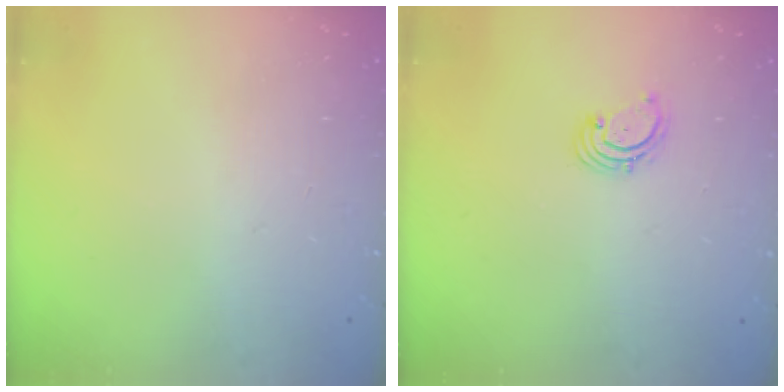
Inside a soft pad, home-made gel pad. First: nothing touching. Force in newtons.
{"total": 1.6, "press": 1.6, "slide": 0.2}